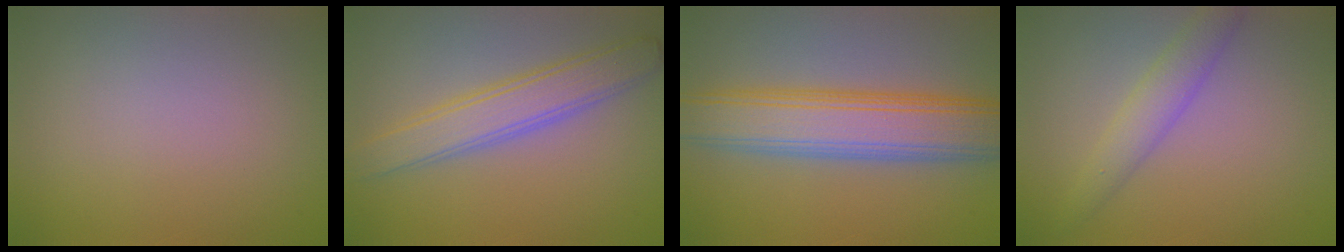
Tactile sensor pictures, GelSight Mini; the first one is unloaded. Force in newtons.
{"total": 4.5, "press": 4.5, "slide": 0.3}
{"total": 8.4, "press": 8.4, "slide": 0.3}
{"total": 2.9, "press": 2.9, "slide": 0.1}